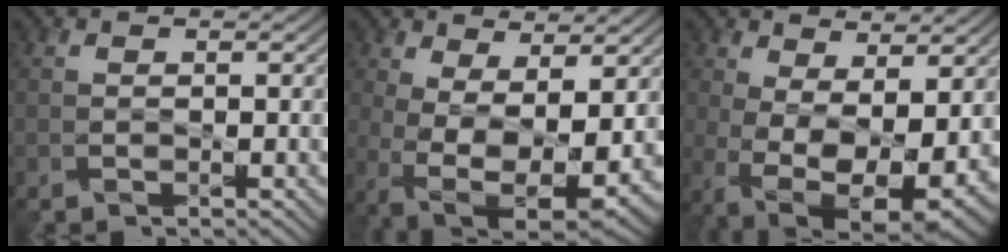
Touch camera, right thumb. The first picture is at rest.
{"total": 11.3, "force": [-0.4, 5.6, 9.8], "torque": [-0.196, -0.032, 0.019]}
{"total": 12.3, "force": [-0.9, 6.2, 10.6], "torque": [-0.200, -0.034, 0.014]}